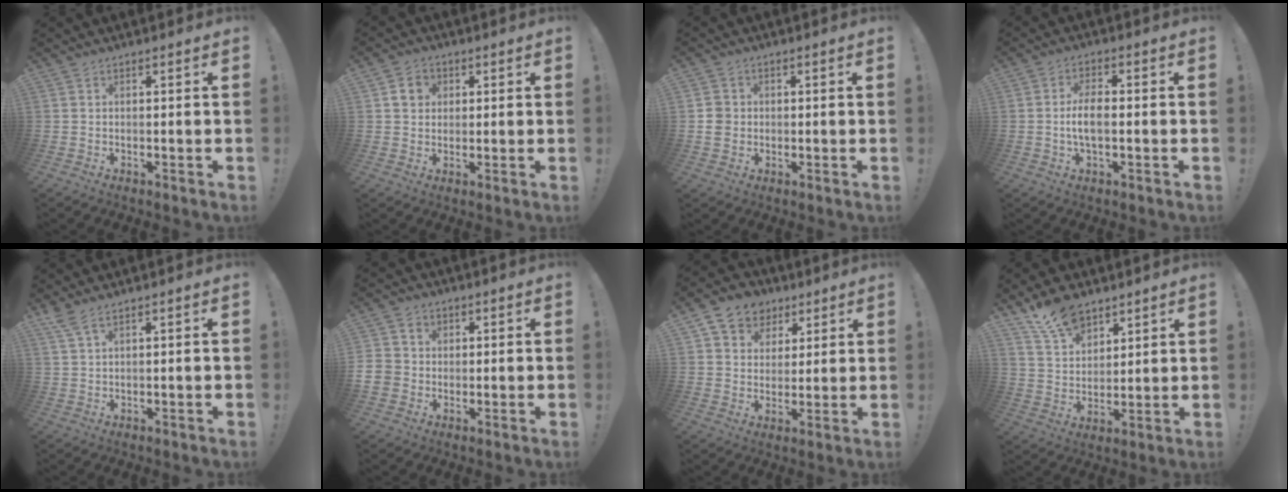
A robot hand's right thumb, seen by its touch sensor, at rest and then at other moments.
{"total": 5.6, "force": [1.9, 4.8, 2.0], "torque": [-0.021, -0.001, 0.036]}
{"total": 4.7, "force": [-0.4, 4.4, 1.8], "torque": [-0.029, 0.009, -0.005]}
{"total": 6.3, "force": [-1.2, 2.6, 5.6], "torque": [-0.110, 0.005, -0.022]}
{"total": 3.0, "force": [2.0, 0.3, 2.2], "torque": [-0.054, -0.004, 0.038]}
{"total": 6.4, "force": [-0.1, 6.1, 1.9], "torque": [-0.046, 0.006, 0.000]}
{"total": 10.5, "force": [5.5, 8.5, 3.0], "torque": [-0.039, -0.029, 0.109]}
{"total": 11.6, "force": [8.8, 6.2, 4.3], "torque": [-0.078, -0.053, 0.169]}